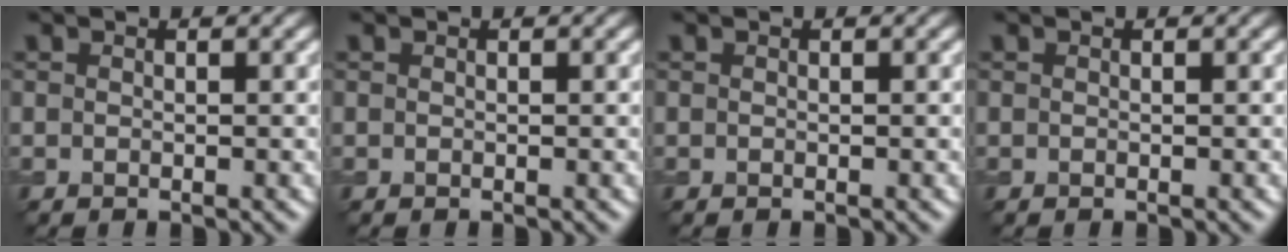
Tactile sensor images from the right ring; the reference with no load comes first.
{"total": 0.0}
{"total": 0.0}
{"total": 0.0}